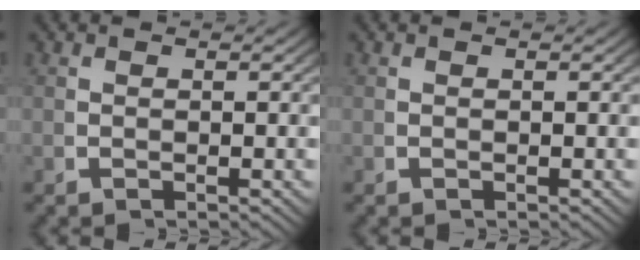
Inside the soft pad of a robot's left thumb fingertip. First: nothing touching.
{"total": 0.0}